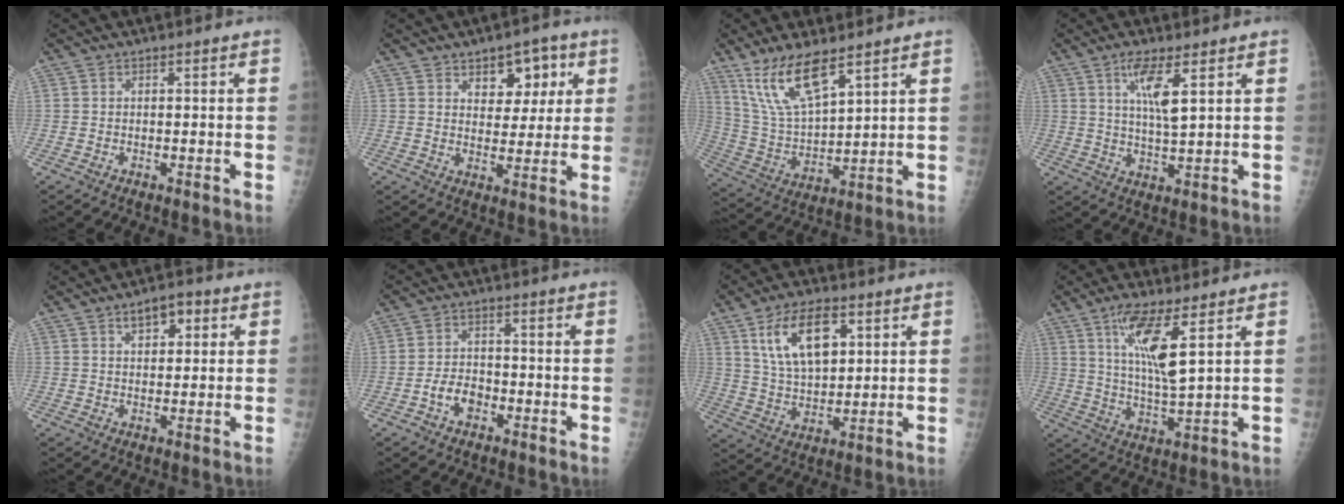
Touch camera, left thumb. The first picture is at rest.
{"total": 8.4, "force": [3.9, 5.4, 5.1], "torque": [-0.026, -0.016, 0.054]}
{"total": 13.0, "force": [8.6, 3.9, 9.0], "torque": [-0.169, -0.038, 0.187]}
{"total": 7.0, "force": [3.2, 1.4, 6.1], "torque": [-0.117, -0.020, 0.064]}
{"total": 5.6, "force": [2.6, 3.1, 3.9], "torque": [-0.037, -0.004, 0.036]}
{"total": 4.9, "force": [-2.2, 3.3, 2.9], "torque": [-0.042, 0.022, -0.041]}
{"total": 13.2, "force": [5.4, 7.0, 9.8], "torque": [-0.153, -0.018, 0.108]}
{"total": 10.8, "force": [4.9, 2.1, 9.4], "torque": [-0.189, -0.033, 0.098]}